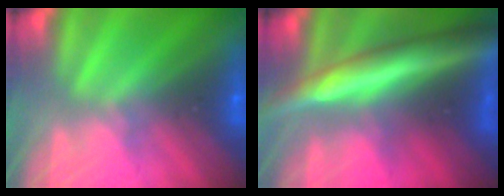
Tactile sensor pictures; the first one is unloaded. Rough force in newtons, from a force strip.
{"total": 7.4}